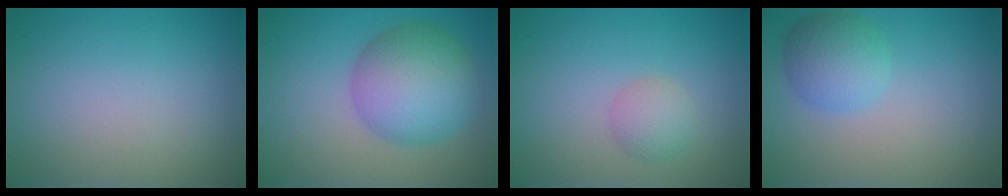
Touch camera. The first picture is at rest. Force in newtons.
{"total": 7.6, "press": 7.6, "slide": 0.1}
{"total": 1.9, "press": 1.9, "slide": 0.0}
{"total": 3.5, "press": 3.5, "slide": 0.1}